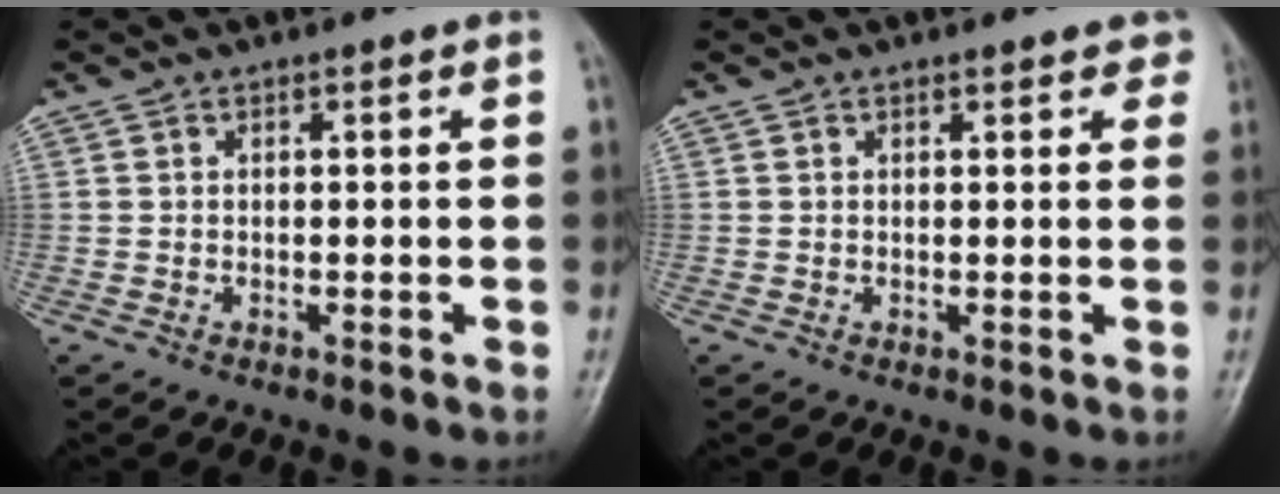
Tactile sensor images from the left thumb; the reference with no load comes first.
{"total": 2.7, "force": [1.9, 1.2, 1.5], "torque": [0.008, 0.000, 0.017]}